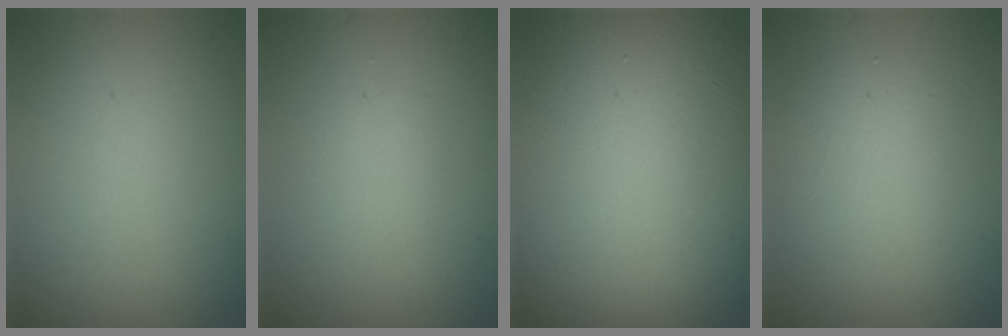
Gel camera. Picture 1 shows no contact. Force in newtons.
{"total": 1.3, "press": 1.3, "slide": 0.0}
{"total": 18.7, "press": 18.7, "slide": 1.1}
{"total": 3.9, "press": 3.9, "slide": 0.2}